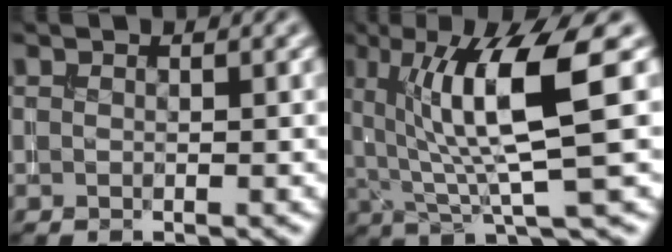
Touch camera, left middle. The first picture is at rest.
{"total": 9.4, "force": [2.1, 1.8, 8.9], "torque": [-0.133, -0.006, 0.037]}